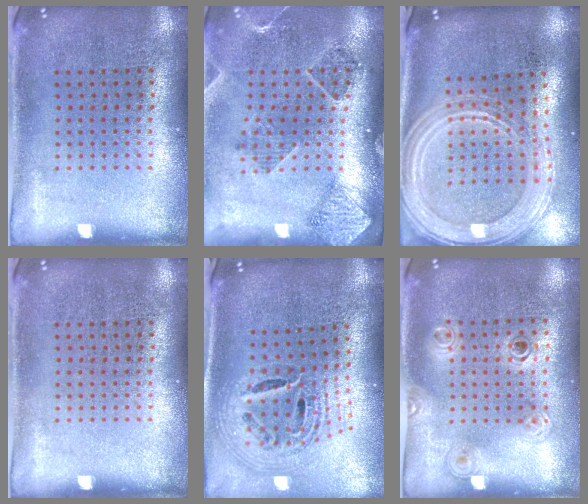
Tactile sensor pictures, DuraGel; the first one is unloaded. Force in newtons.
{"total": 1.5, "press": 1.5, "slide": 0.2}
{"total": 2.7, "press": 2.3, "slide": 1.5}
{"total": 0.0}
{"total": 1.9, "press": 1.4, "slide": 1.2}
{"total": 1.2, "press": 1.1, "slide": 0.5}